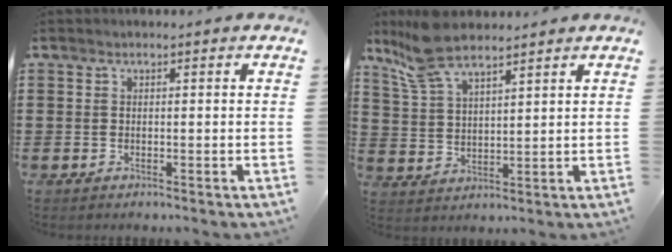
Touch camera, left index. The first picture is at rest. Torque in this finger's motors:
{"motor_torque": [1.14, -1.00, 0.64, 0.19]}